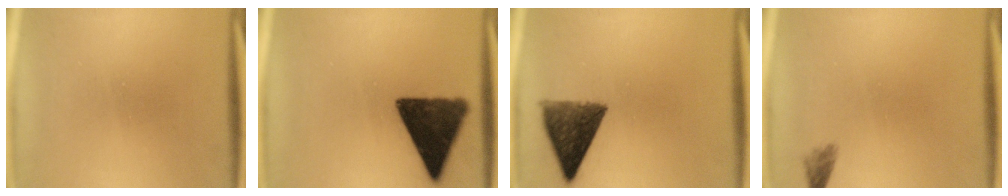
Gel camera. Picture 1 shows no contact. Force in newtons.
{"total": 13.2}
{"total": 9.5}
{"total": 1.6}